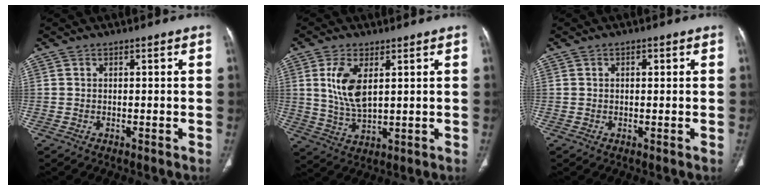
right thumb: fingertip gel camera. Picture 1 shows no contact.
{"total": 8.6, "force": [2.6, 4.1, 7.1], "torque": [-0.143, -0.016, 0.059]}
{"total": 1.1, "force": [0.4, 0.6, 0.9], "torque": [-0.013, 0.002, 0.006]}